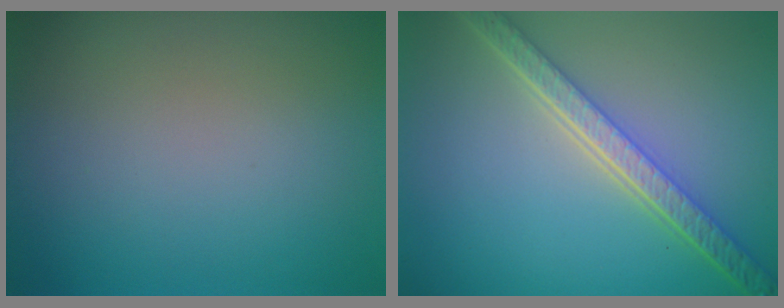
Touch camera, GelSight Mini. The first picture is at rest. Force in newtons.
{"total": 5.6, "press": 4.3, "slide": 3.7}